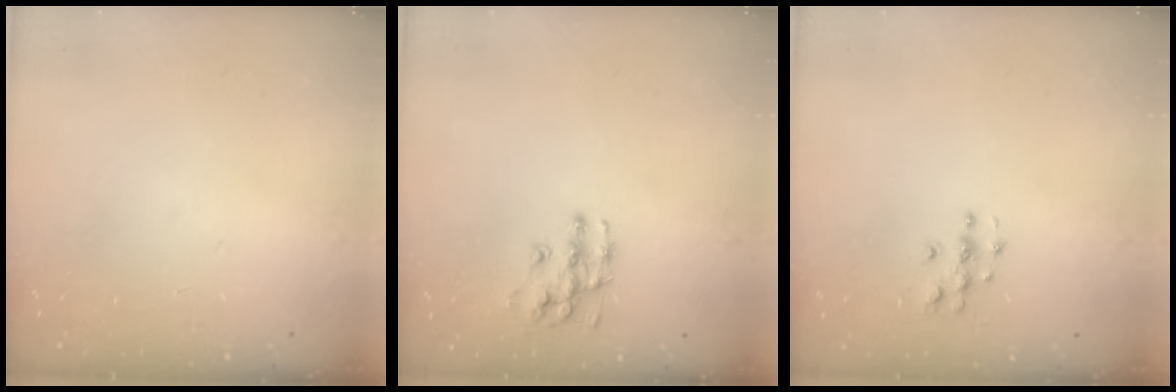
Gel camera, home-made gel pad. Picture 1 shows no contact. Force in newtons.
{"total": 10.0, "press": 10.0, "slide": 0.9}
{"total": 3.8, "press": 3.8, "slide": 0.2}